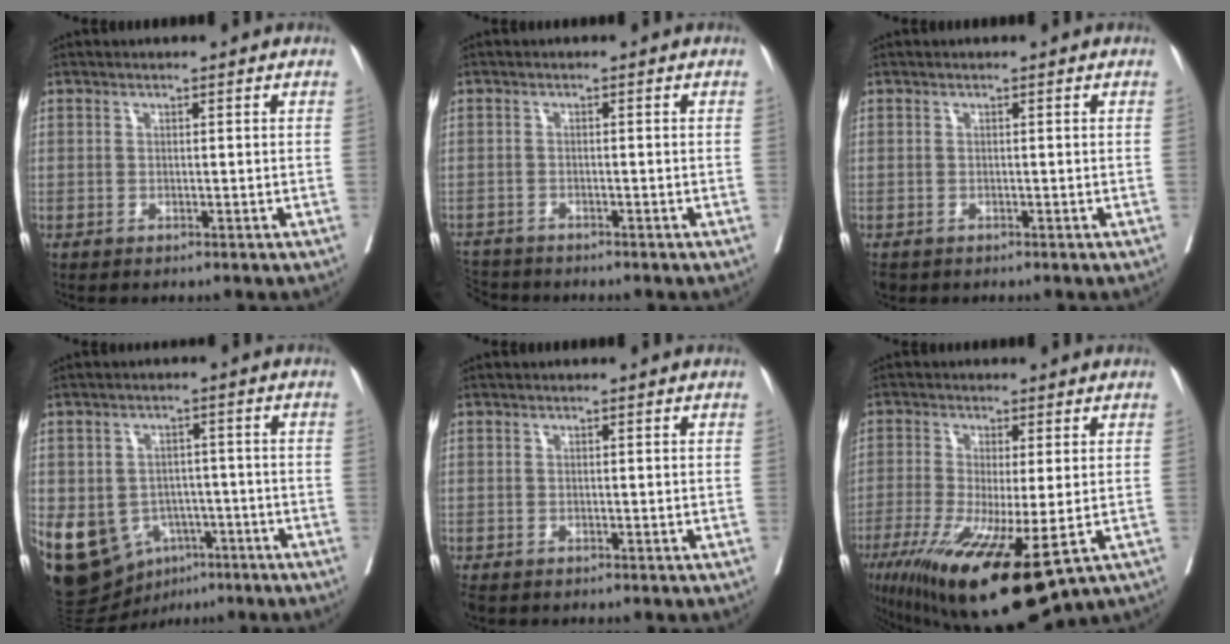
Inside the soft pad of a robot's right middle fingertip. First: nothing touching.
{"total": 4.5, "force": [-4.4, 1.2, 0.4], "torque": [-0.007, -0.012, -0.079]}
{"total": 1.9, "force": [-1.3, 1.1, 0.7], "torque": [-0.018, -0.004, -0.021]}
{"total": 13.7, "force": [-6.1, 10.3, 6.8], "torque": [-0.135, 0.016, -0.082]}
{"total": 1.8, "force": [-1.3, 0.9, 0.7], "torque": [-0.018, -0.006, -0.020]}
{"total": 18.3, "force": [-8.2, 4.0, 15.9], "torque": [-0.276, -0.057, -0.126]}